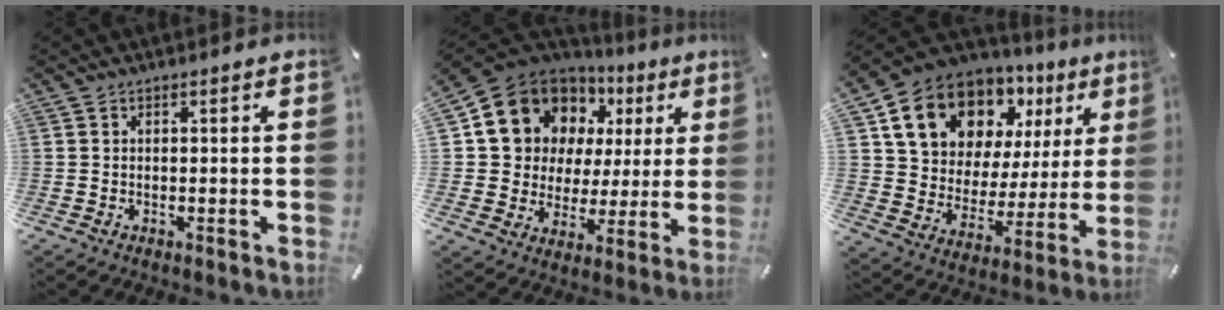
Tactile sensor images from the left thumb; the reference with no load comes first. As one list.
[{"total": 14.8, "force": [6.5, 12.4, 4.6], "torque": [-0.077, -0.051, 0.125]}, {"total": 16.0, "force": [10.8, 10.0, 6.1], "torque": [-0.118, -0.074, 0.198]}]